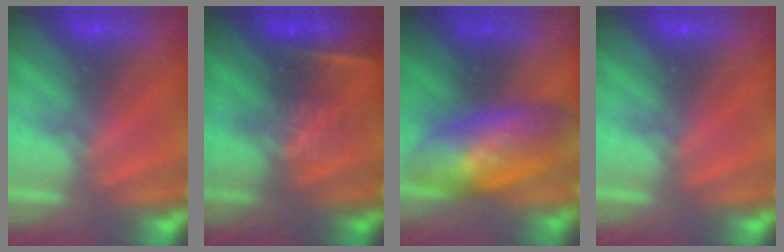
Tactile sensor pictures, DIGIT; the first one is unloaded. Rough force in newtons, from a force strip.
{"total": 9.0}
{"total": 6.5}
{"total": 0.0}